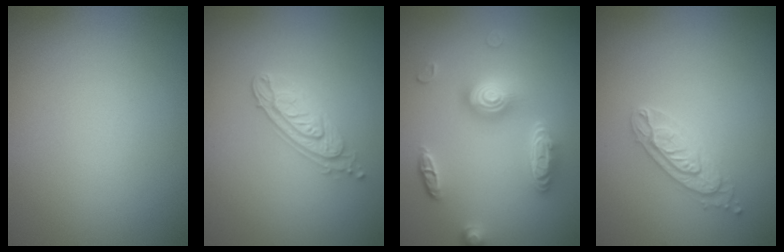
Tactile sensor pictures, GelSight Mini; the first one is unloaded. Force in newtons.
{"total": 3.1, "press": 2.6, "slide": 1.7}
{"total": 4.7, "press": 3.7, "slide": 3.0}
{"total": 2.5, "press": 2.4, "slide": 0.6}